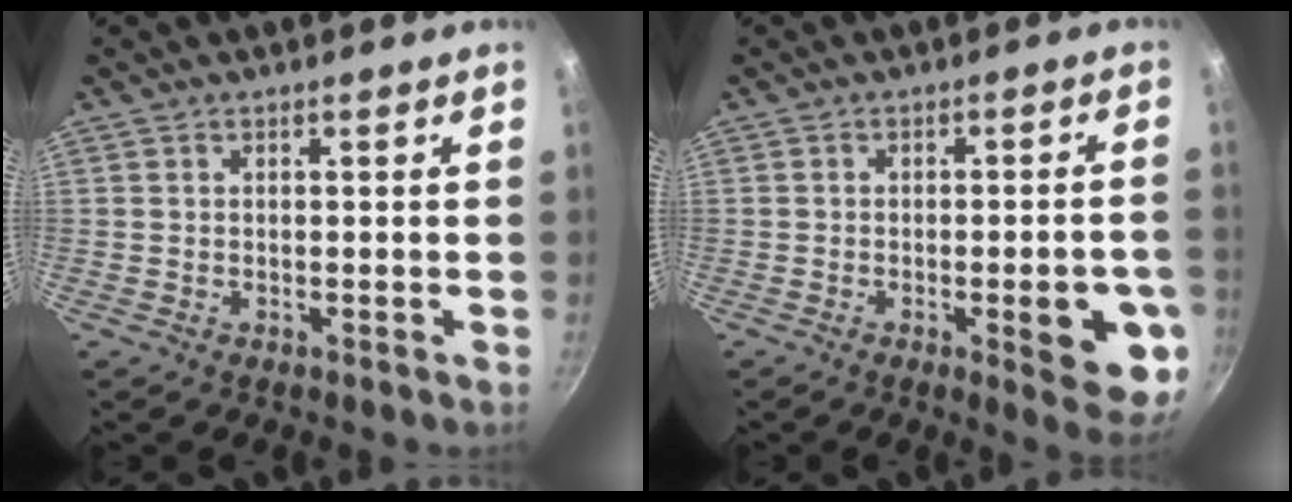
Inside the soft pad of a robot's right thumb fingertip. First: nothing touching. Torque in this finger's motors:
{"motor_torque": [1.54, 1.23, 1.46, -0.22, 0.03]}